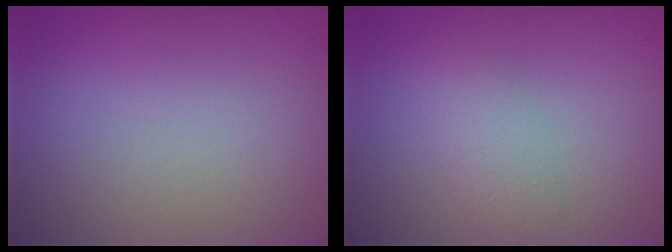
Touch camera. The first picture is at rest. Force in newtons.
{"total": 2.3, "press": 2.3, "slide": 0.1}